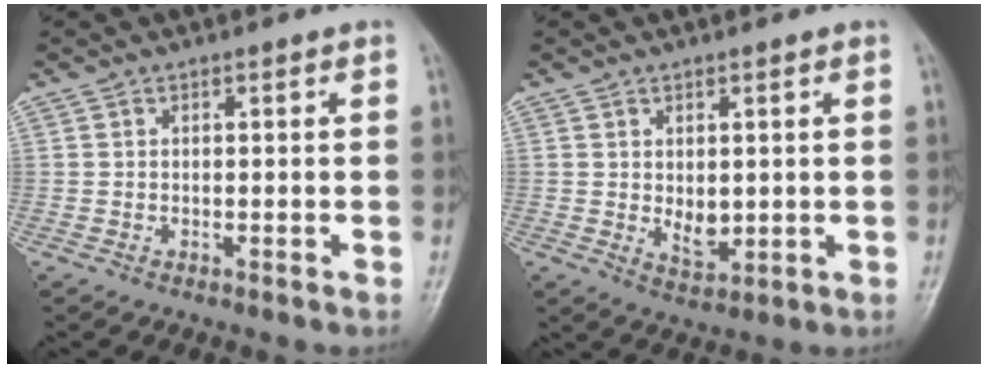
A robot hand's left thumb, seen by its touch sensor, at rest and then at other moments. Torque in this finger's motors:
{"motor_torque": [0.01, 0.10, 0.14, 0.00, 0.01]}